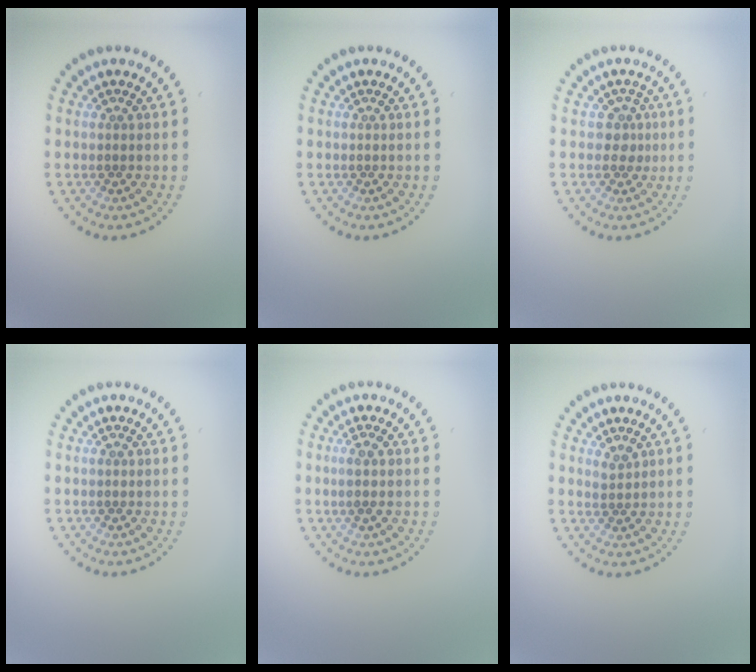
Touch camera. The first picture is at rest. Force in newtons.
{"total": 0.0}
{"total": 1.5, "press": 1.2, "slide": 0.9}
{"total": 0.5, "press": 0.5, "slide": 0.1}
{"total": 1.5, "press": 1.3, "slide": 0.8}
{"total": 1.2, "press": 0.9, "slide": 0.8}